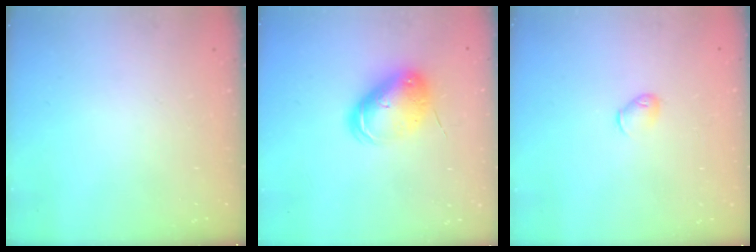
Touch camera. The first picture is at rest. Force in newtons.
{"total": 8.9, "press": 8.8, "slide": 1.4}
{"total": 3.9, "press": 3.8, "slide": 0.7}